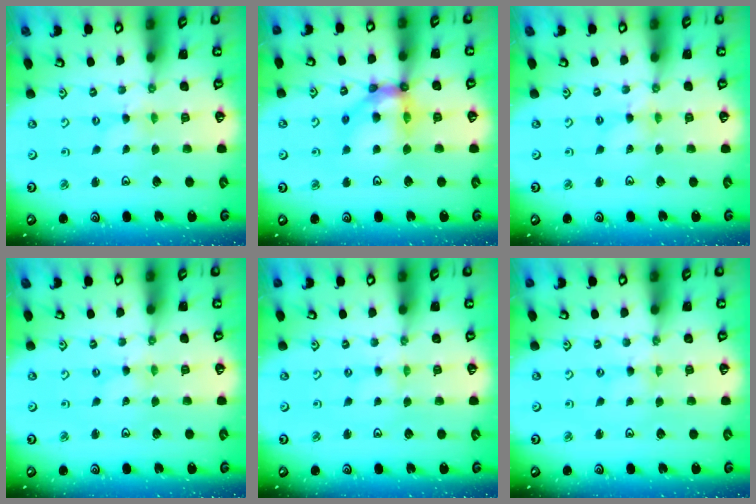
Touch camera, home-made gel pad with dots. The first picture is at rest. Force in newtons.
{"total": 12.6, "press": 12.6, "slide": 1.5}
{"total": 2.6, "press": 2.6, "slide": 0.3}
{"total": 0.0}
{"total": 0.0}
{"total": 0.0}